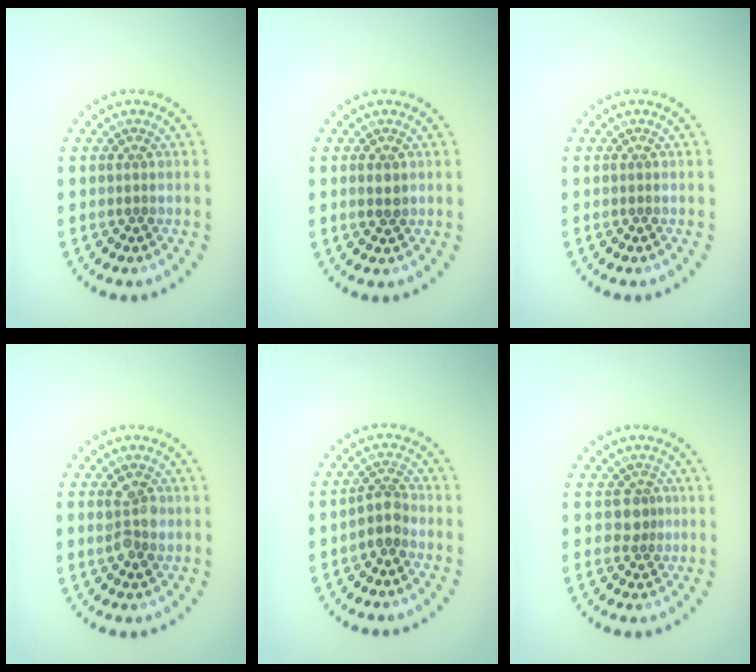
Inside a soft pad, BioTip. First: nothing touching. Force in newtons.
{"total": 1.4, "press": 1.4, "slide": 0.1}
{"total": 0.0}
{"total": 2.4, "press": 2.4, "slide": 0.1}
{"total": 2.1, "press": 1.8, "slide": 1.1}
{"total": 1.4, "press": 1.0, "slide": 1.0}